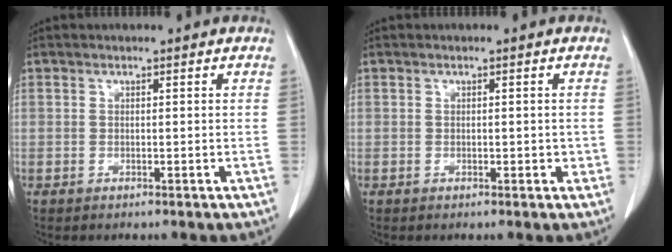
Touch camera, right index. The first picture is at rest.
{"total": 1.5, "force": [-0.2, 0.9, 1.2], "torque": [-0.015, 0.001, 0.000]}